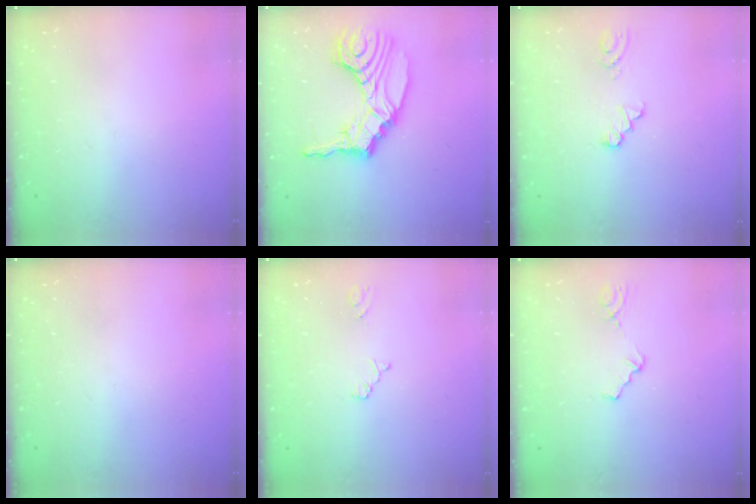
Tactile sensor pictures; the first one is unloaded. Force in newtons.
{"total": 16.2, "press": 16.1, "slide": 2.1}
{"total": 1.8, "press": 1.8, "slide": 0.2}
{"total": 0.0}
{"total": 2.5, "press": 2.5, "slide": 0.4}
{"total": 1.7, "press": 1.6, "slide": 0.3}